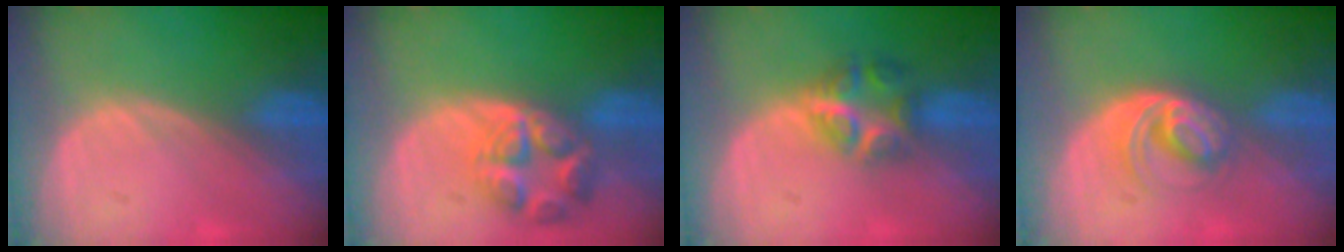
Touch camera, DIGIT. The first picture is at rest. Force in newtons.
{"total": 7.6, "press": 6.8, "slide": 3.4}
{"total": 5.8, "press": 5.6, "slide": 1.5}
{"total": 5.9, "press": 5.2, "slide": 2.7}